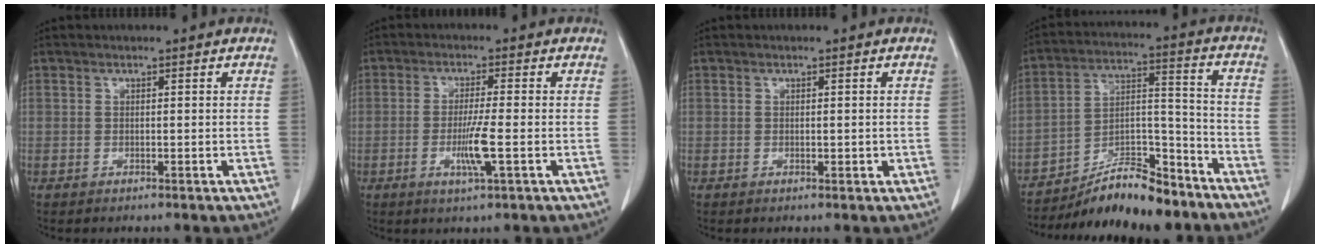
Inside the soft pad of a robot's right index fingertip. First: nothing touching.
{"total": 5.3, "force": [-1.5, -0.3, 5.1], "torque": [-0.098, -0.012, -0.026]}
{"total": 0.9, "force": [-0.1, 0.4, 0.8], "torque": [-0.012, -0.002, 0.002]}
{"total": 13.2, "force": [-11.5, 3.1, 5.7], "torque": [-0.086, 0.032, -0.196]}